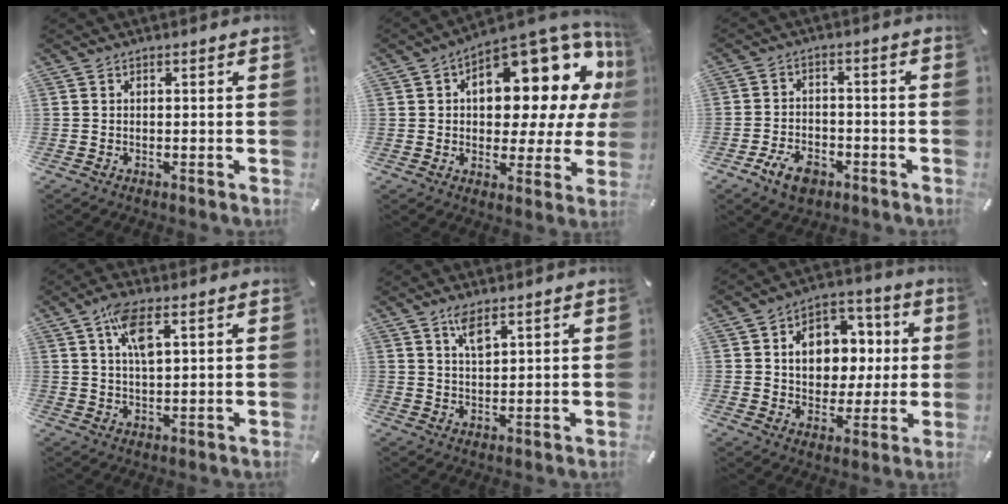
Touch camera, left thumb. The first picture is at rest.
{"total": 17.2, "force": [8.2, 8.6, 12.5], "torque": [-0.151, -0.079, 0.127]}
{"total": 6.9, "force": [-3.7, 4.5, 3.7], "torque": [-0.080, 0.017, -0.070]}
{"total": 7.5, "force": [3.4, 2.8, 6.1], "torque": [-0.120, 0.002, 0.058]}
{"total": 4.4, "force": [3.0, 1.4, 3.0], "torque": [-0.064, -0.001, 0.052]}
{"total": 11.5, "force": [1.0, 9.9, 5.8], "torque": [-0.083, 0.003, 0.023]}